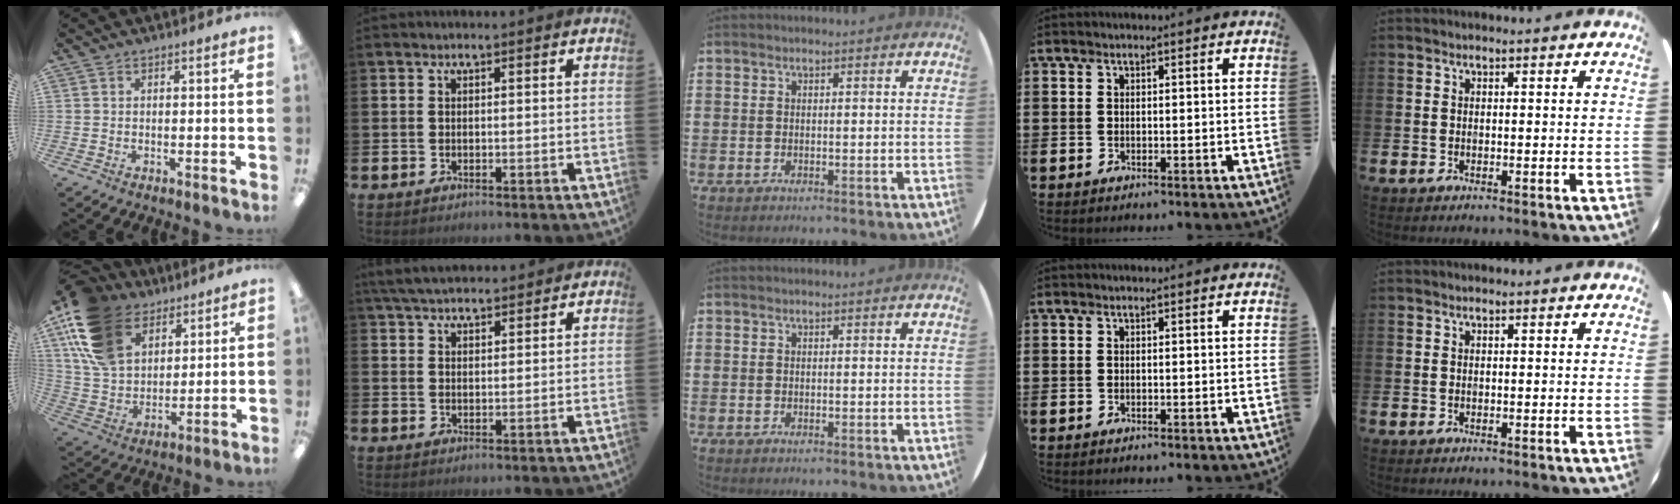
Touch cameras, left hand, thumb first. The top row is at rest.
{"thumb": {"total": 19.1, "force": [10.5, 12.6, 9.7], "torque": [-0.219, -0.031, 0.203]}, "index": {"total": 4.8, "force": [4.6, 1.0, 1.1], "torque": [-0.036, -0.012, 0.085]}}